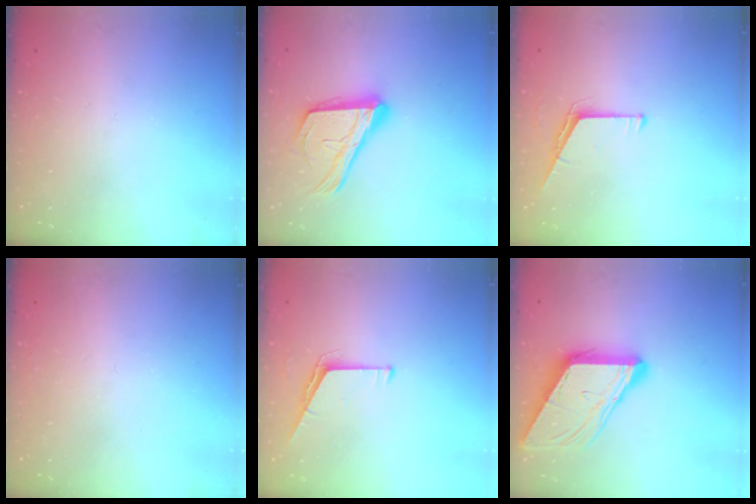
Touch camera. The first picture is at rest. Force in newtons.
{"total": 19.8, "press": 19.7, "slide": 2.6}
{"total": 5.6, "press": 5.6, "slide": 0.5}
{"total": 1.6, "press": 1.6, "slide": 0.1}
{"total": 5.6, "press": 5.6, "slide": 0.5}
{"total": 11.8, "press": 11.7, "slide": 1.2}